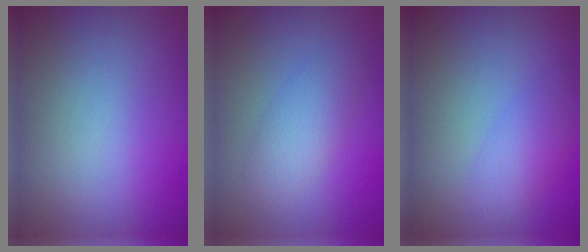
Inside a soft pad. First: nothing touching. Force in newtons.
{"total": 2.7, "press": 2.7, "slide": 0.0}
{"total": 2.2, "press": 2.2, "slide": 0.0}